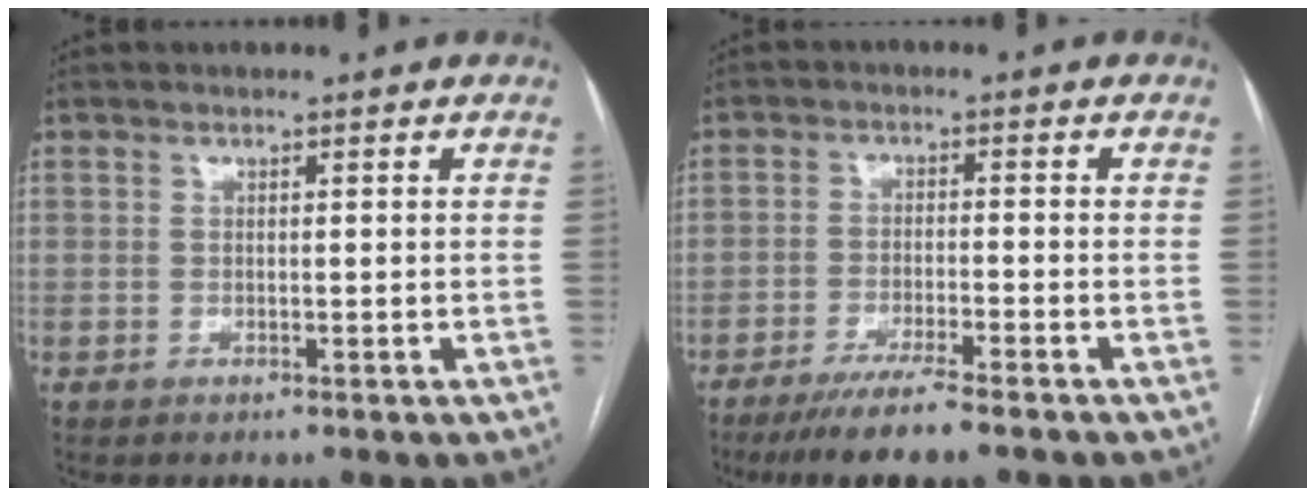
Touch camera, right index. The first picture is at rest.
{"total": 7.4, "force": [-5.7, 0.4, 4.8], "torque": [-0.078, -0.017, -0.096]}